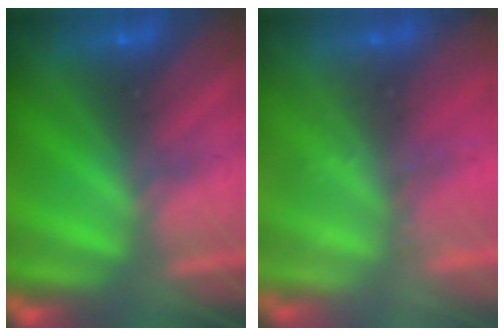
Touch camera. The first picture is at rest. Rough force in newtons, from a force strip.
{"total": 2.3}